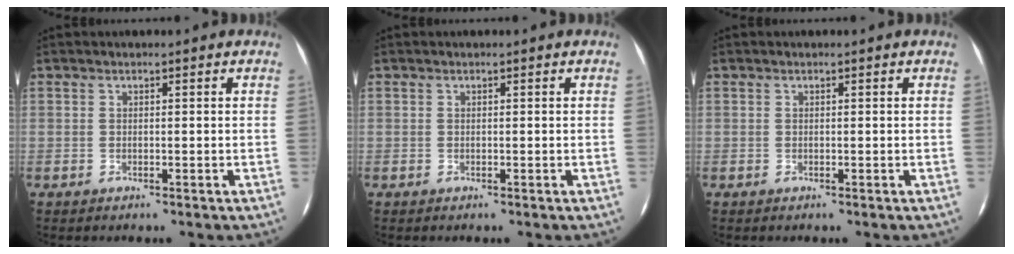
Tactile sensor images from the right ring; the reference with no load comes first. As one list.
[{"total": 0.0}, {"total": 0.0}]